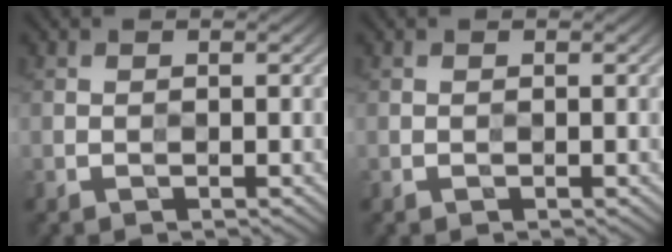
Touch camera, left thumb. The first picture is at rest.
{"total": 0.0}